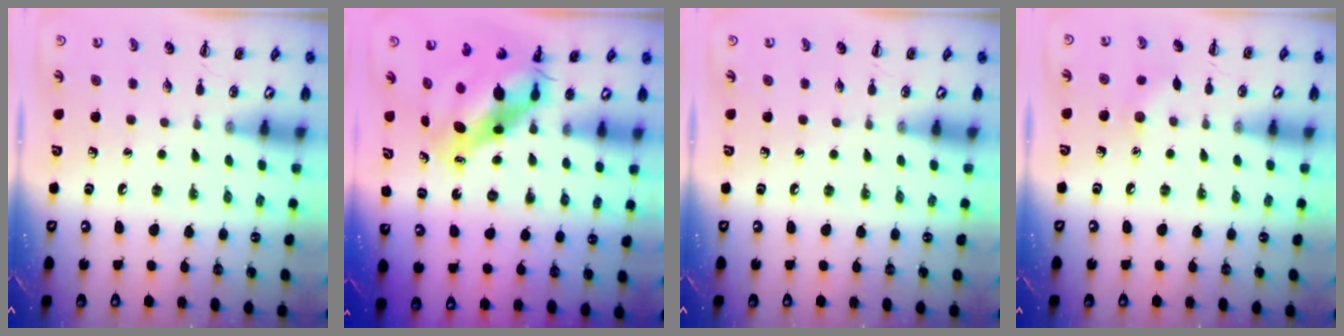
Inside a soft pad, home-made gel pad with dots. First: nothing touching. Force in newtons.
{"total": 7.8, "press": 7.5, "slide": 2.0}
{"total": 0.0}
{"total": 5.8, "press": 5.6, "slide": 1.6}